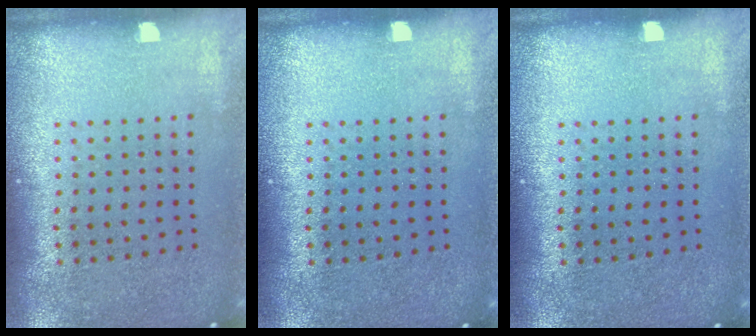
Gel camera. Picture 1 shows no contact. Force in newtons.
{"total": 0.0}
{"total": 0.0}